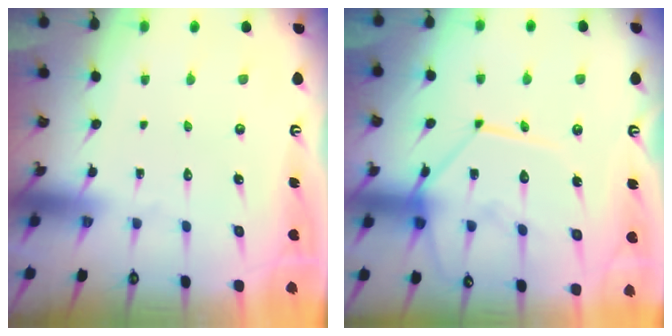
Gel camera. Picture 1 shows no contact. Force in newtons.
{"total": 15.0, "press": 14.8, "slide": 1.9}